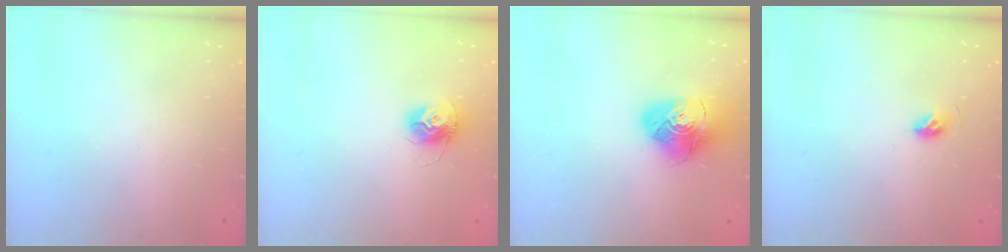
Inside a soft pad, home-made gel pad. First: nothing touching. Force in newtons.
{"total": 11.1, "press": 11.1, "slide": 0.9}
{"total": 16.4, "press": 16.3, "slide": 1.8}
{"total": 5.4, "press": 5.2, "slide": 1.2}